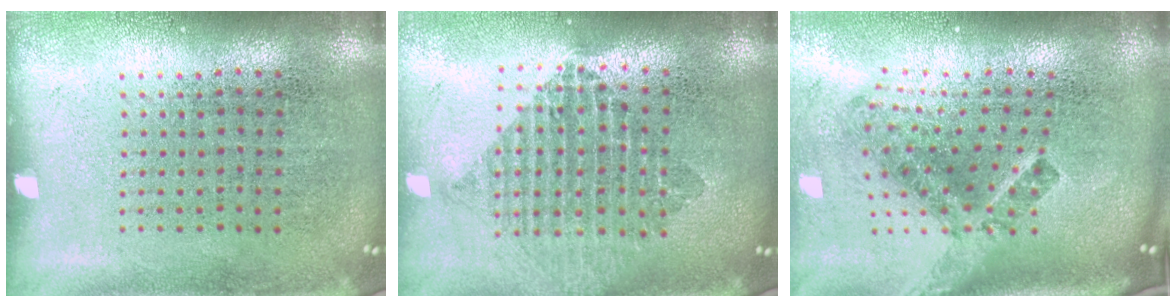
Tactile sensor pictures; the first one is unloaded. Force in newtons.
{"total": 2.1, "press": 1.7, "slide": 1.2}
{"total": 2.9, "press": 1.7, "slide": 2.4}